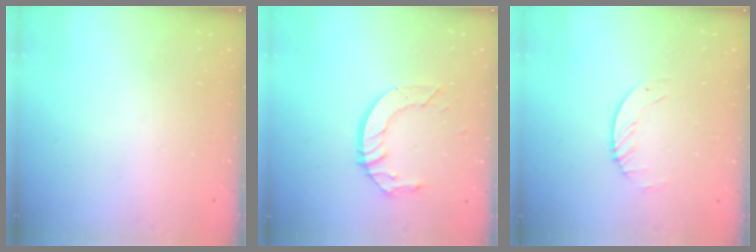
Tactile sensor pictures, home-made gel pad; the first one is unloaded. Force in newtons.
{"total": 8.9, "press": 8.9, "slide": 0.7}
{"total": 1.7, "press": 1.7, "slide": 0.2}